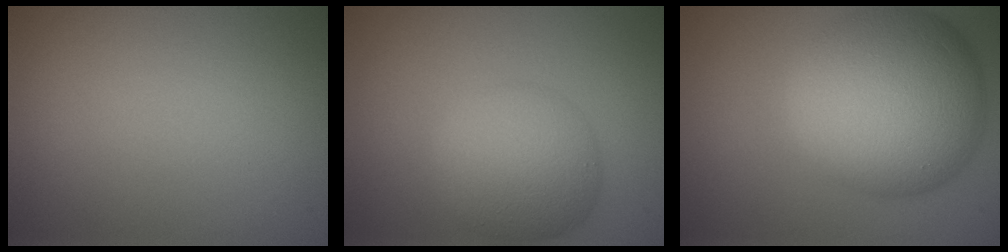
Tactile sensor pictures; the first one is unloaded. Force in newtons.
{"total": 6.5, "press": 6.5, "slide": 0.1}
{"total": 13.0, "press": 13.0, "slide": 0.4}